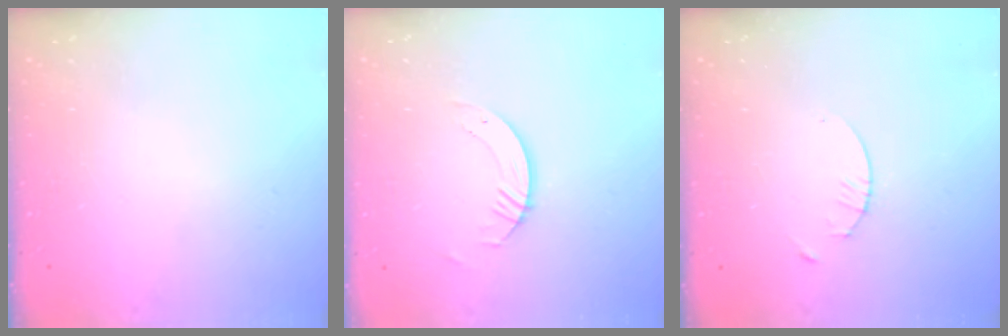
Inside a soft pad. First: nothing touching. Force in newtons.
{"total": 3.4, "press": 3.4, "slide": 0.1}
{"total": 1.7, "press": 1.6, "slide": 0.2}